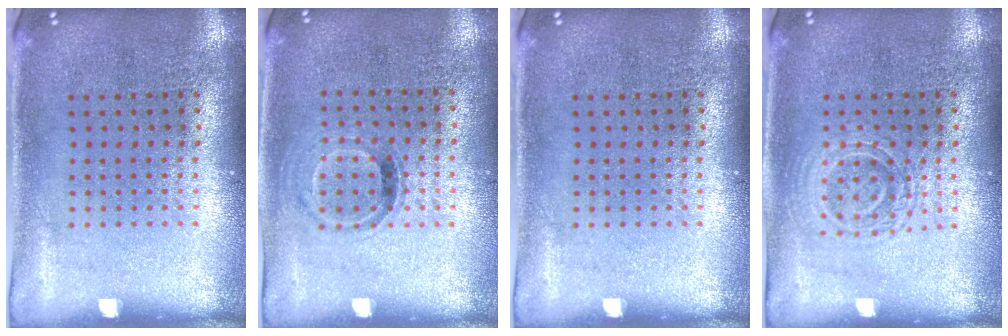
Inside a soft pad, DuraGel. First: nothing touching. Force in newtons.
{"total": 0.9, "press": 0.8, "slide": 0.5}
{"total": 0.0}
{"total": 1.2, "press": 1.2, "slide": 0.3}